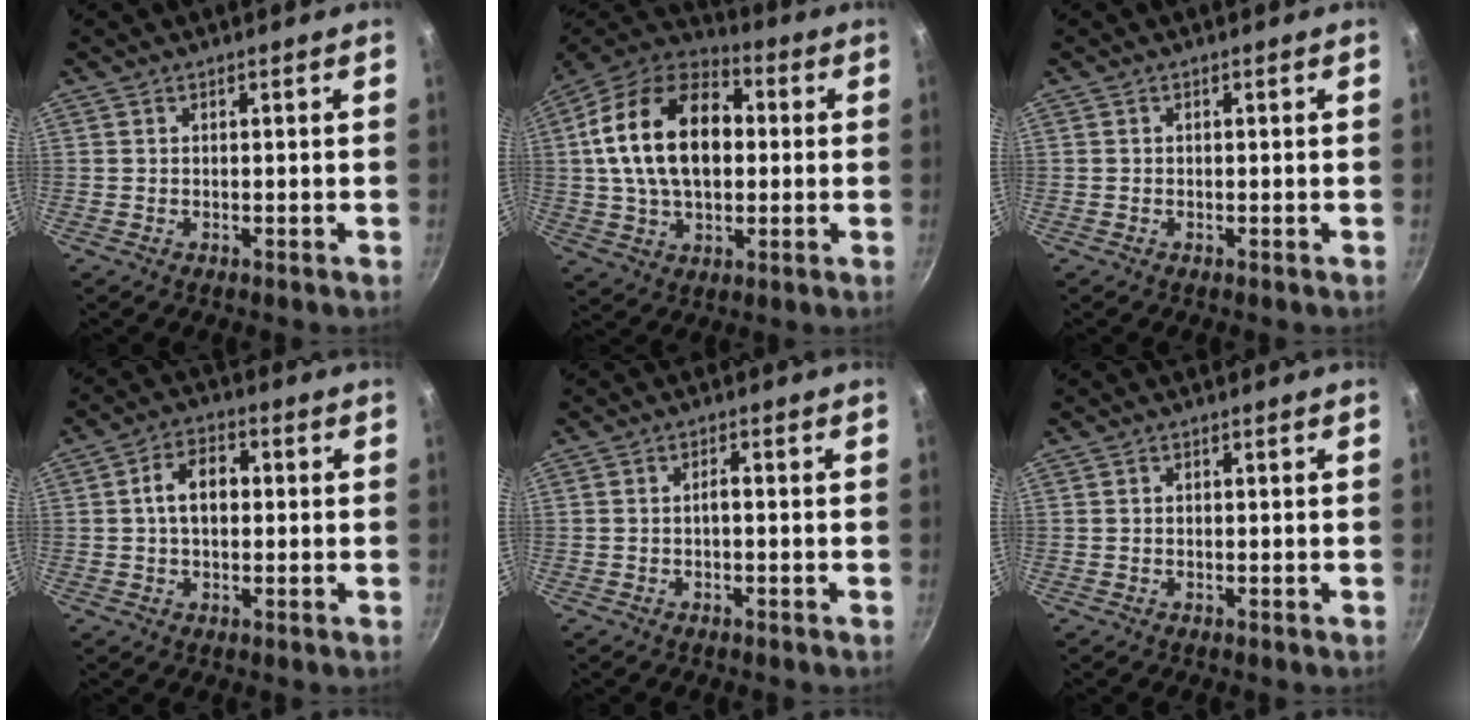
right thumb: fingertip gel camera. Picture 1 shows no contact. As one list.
[{"total": 21.9, "force": [2.4, 14.0, 16.6], "torque": [-0.267, 0.029, 0.028]}, {"total": 0.0}, {"total": 7.4, "force": [0.5, 4.8, 5.5], "torque": [-0.073, 0.021, -0.001]}, {"total": 1.5, "force": [-0.5, 0.5, 1.3], "torque": [-0.025, 0.012, -0.010]}, {"total": 0.6, "force": [0.0, 0.5, 0.3], "torque": [-0.004, 0.004, -0.002]}]